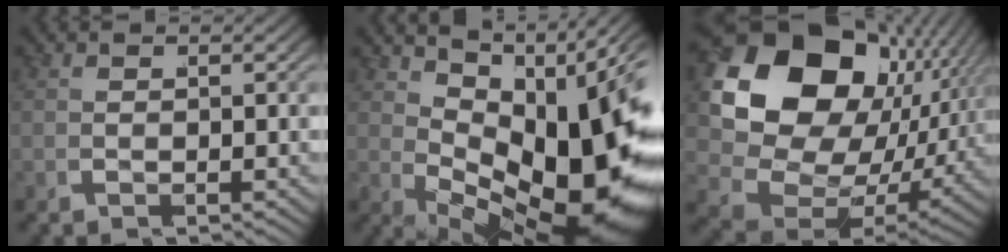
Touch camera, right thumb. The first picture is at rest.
{"total": 18.7, "force": [-0.5, 10.8, 15.3], "torque": [-0.225, -0.040, 0.027]}
{"total": 18.7, "force": [0.9, 13.0, 13.4], "torque": [-0.268, -0.044, 0.040]}